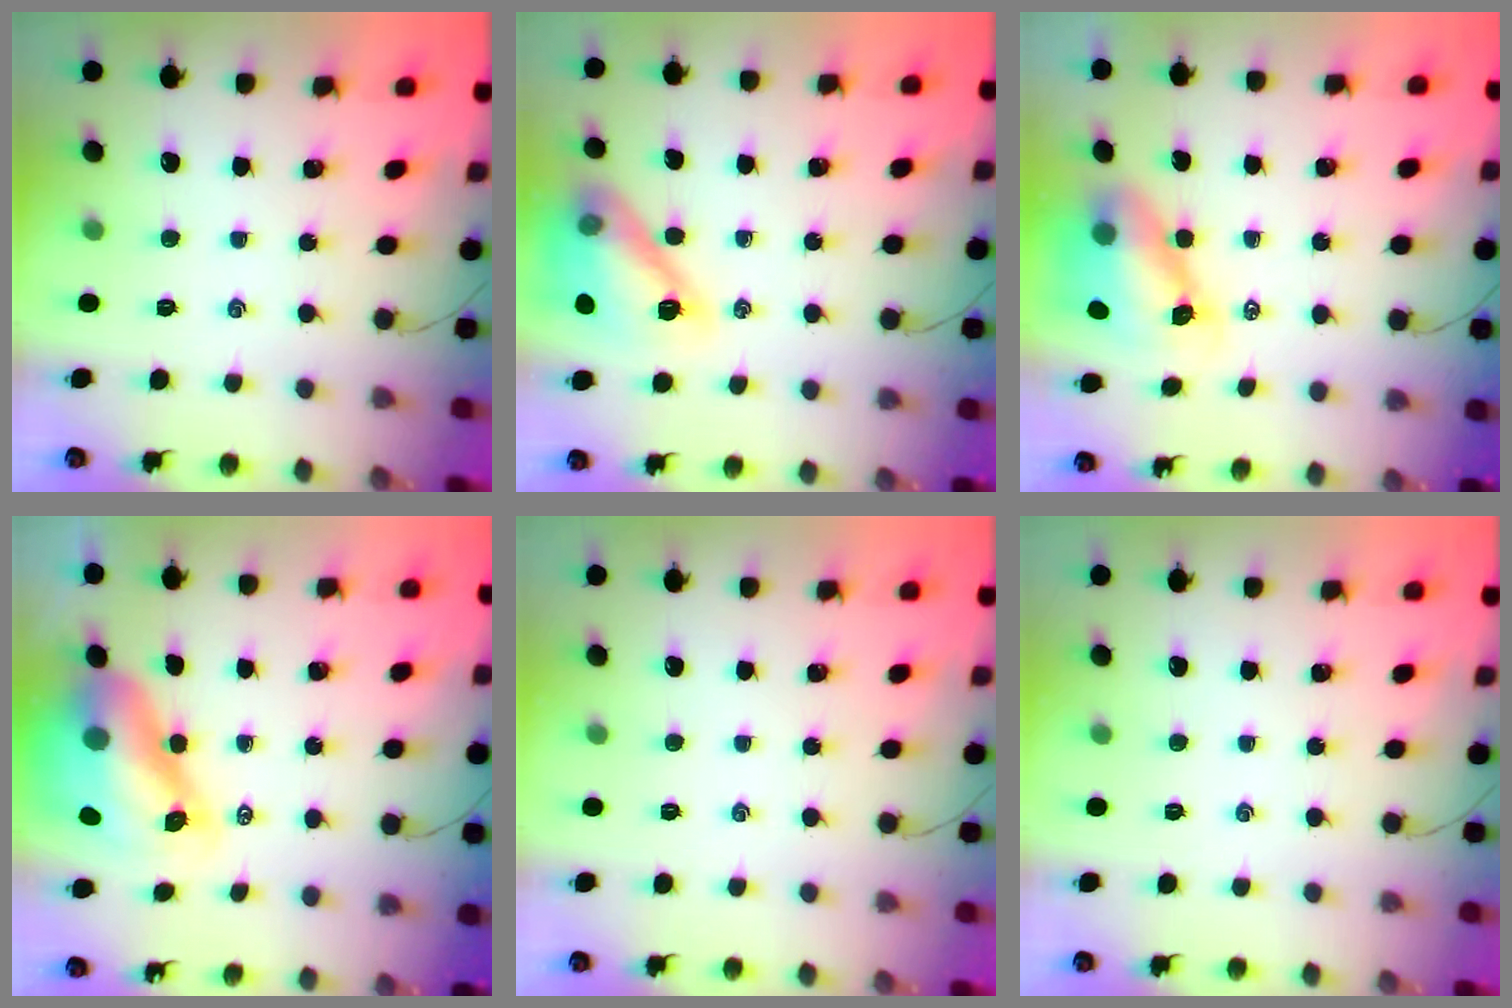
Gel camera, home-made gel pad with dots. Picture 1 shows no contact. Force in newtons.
{"total": 15.7, "press": 15.6, "slide": 1.4}
{"total": 9.0, "press": 8.6, "slide": 2.4}
{"total": 13.9, "press": 13.3, "slide": 4.1}
{"total": 0.0}
{"total": 0.0}